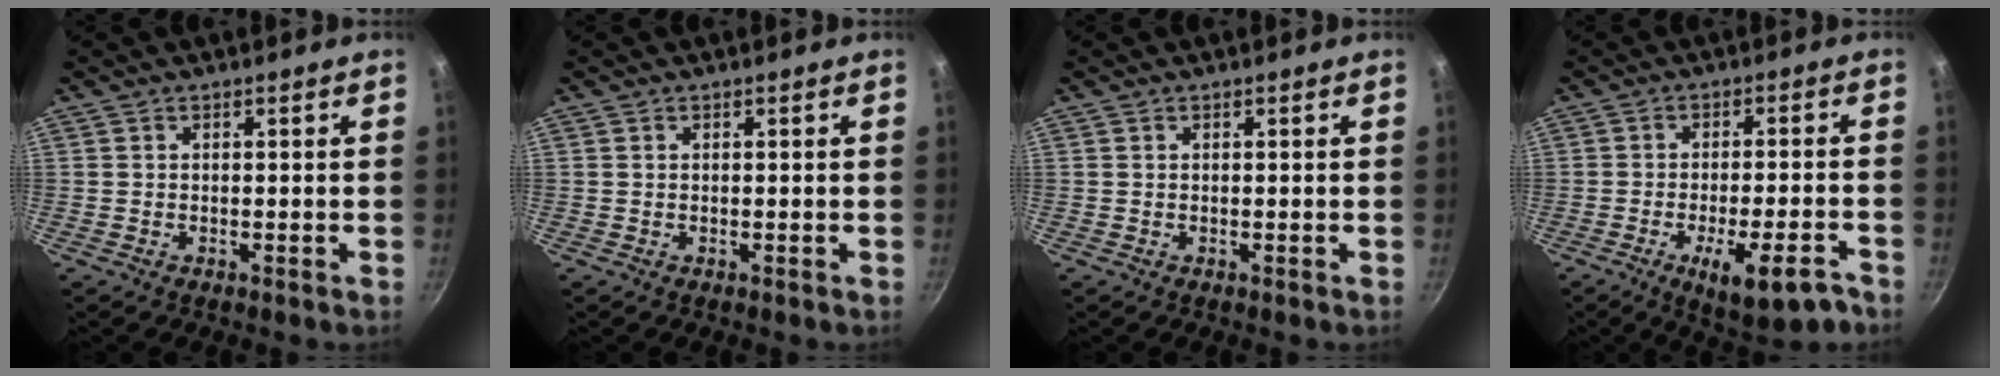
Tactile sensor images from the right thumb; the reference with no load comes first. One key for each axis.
{"total": 0.0}
{"total": 0.0}
{"total": 11.5, "fx": -6.1, "fy": 3.6, "fz": 9.0, "tx": -0.115, "ty": 0.022, "tz": -0.080}